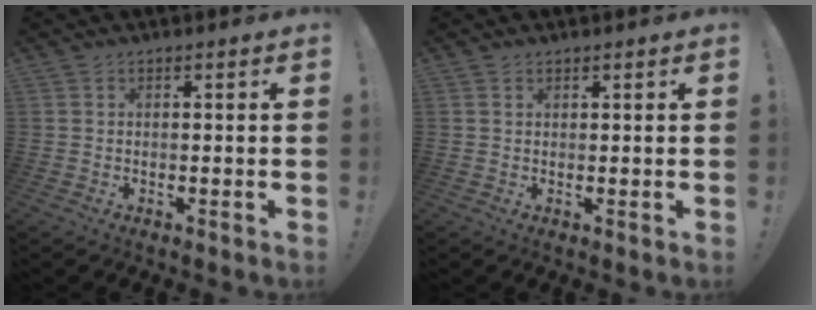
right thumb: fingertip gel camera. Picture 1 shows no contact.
{"total": 0.8, "force": [0.6, 0.5, 0.2], "torque": [-0.001, -0.003, 0.012]}